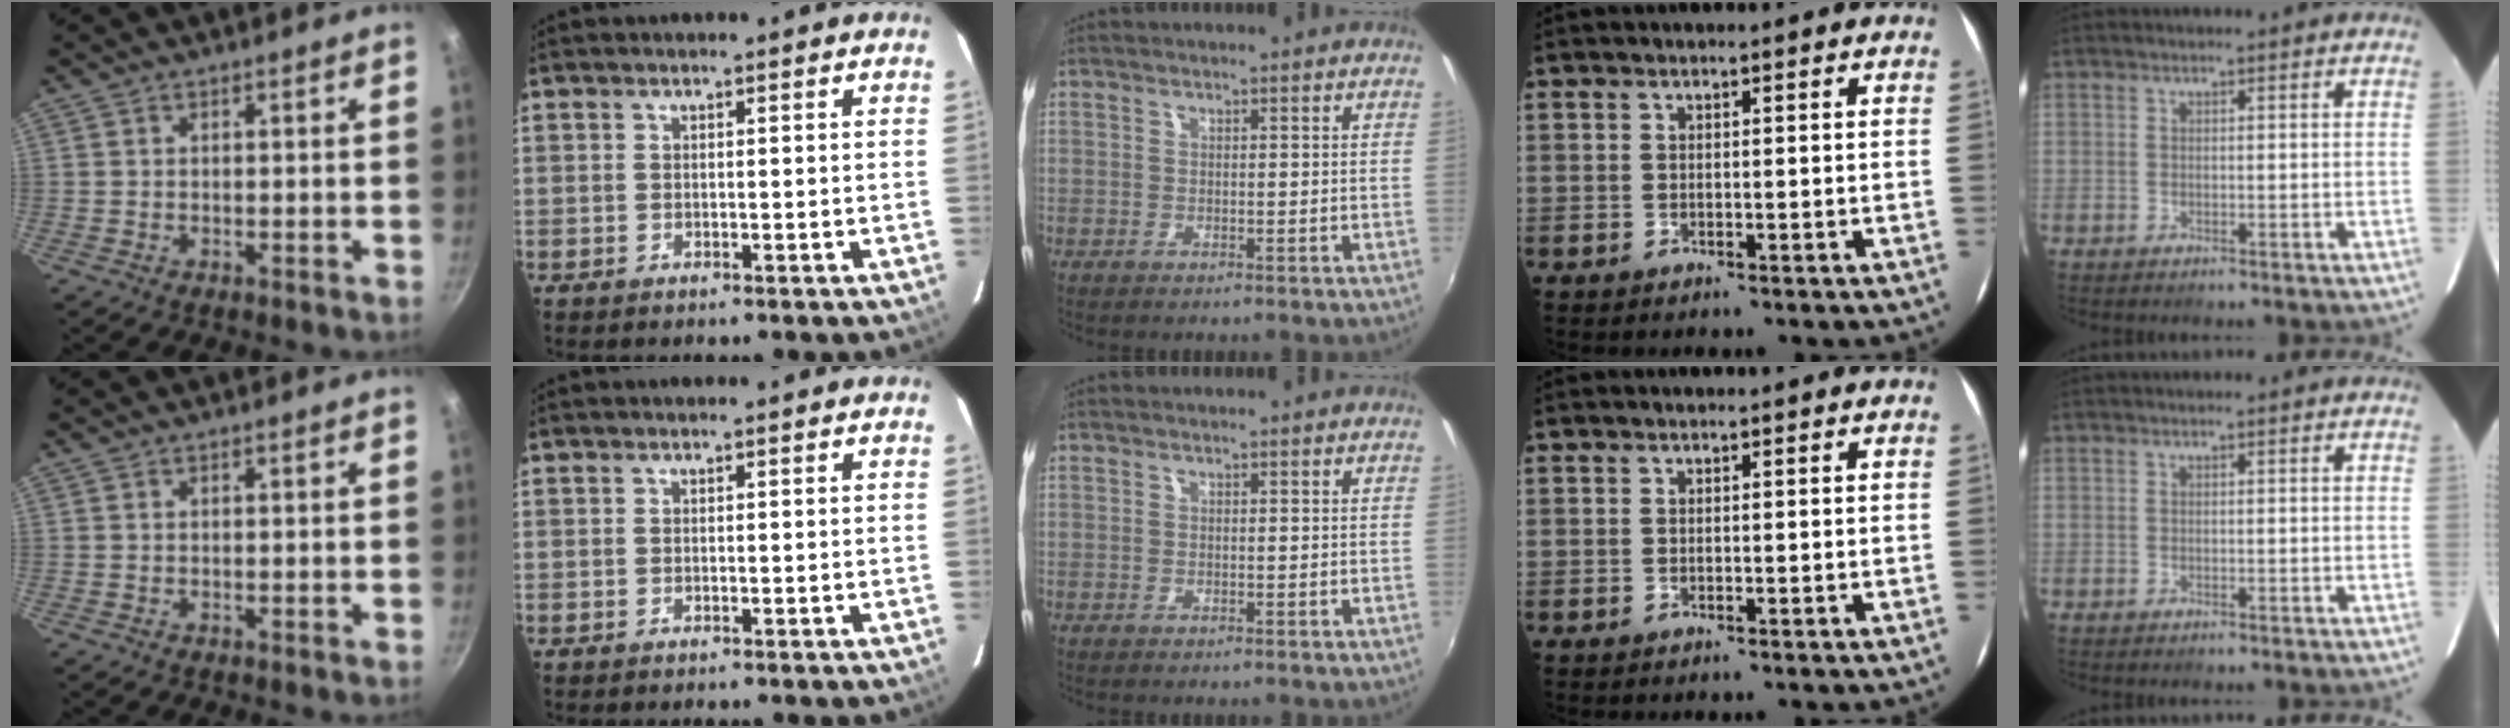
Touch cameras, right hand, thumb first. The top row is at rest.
{}